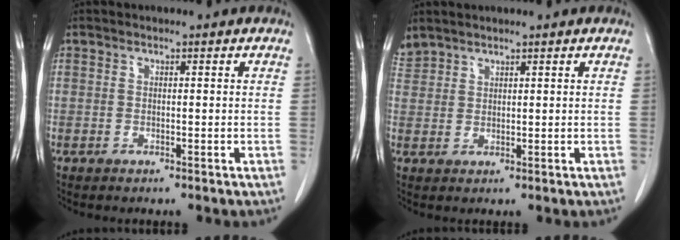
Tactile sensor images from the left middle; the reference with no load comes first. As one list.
[{"total": 2.6, "force": [2.6, 0.6, 0.1], "torque": [-0.011, 0.019, 0.056]}]